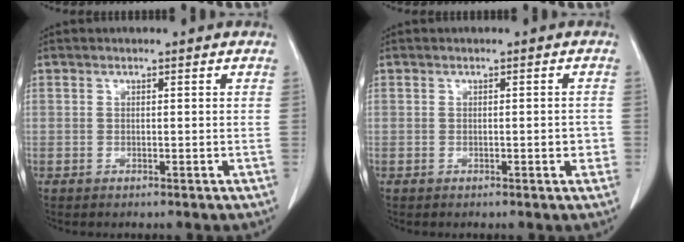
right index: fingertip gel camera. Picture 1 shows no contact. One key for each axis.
{"total": 1.8, "fx": -0.4, "fy": 0.6, "fz": 1.6, "tx": -0.021, "ty": 0.000, "tz": -0.004}